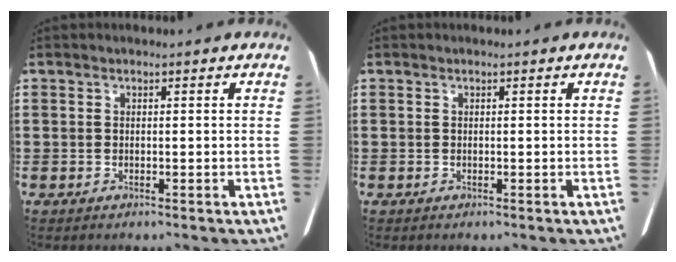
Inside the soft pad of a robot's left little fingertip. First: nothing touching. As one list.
[{"total": 0.0}]